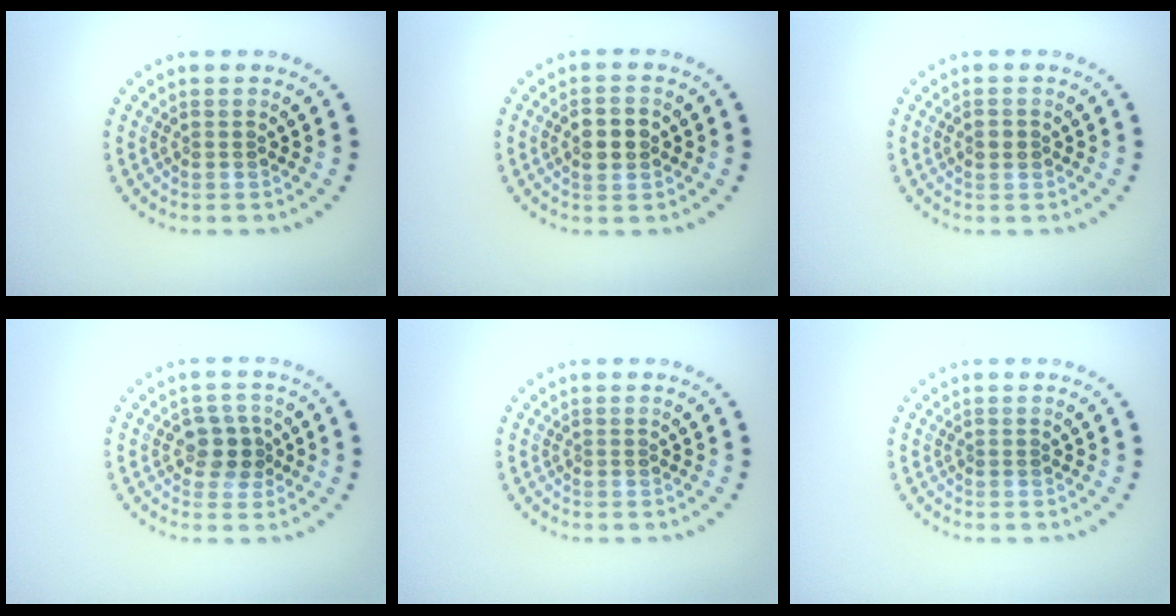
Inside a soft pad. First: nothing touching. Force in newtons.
{"total": 2.6, "press": 2.6, "slide": 0.2}
{"total": 1.2, "press": 1.2, "slide": 0.1}
{"total": 2.8, "press": 2.6, "slide": 1.0}
{"total": 0.0}
{"total": 0.0}